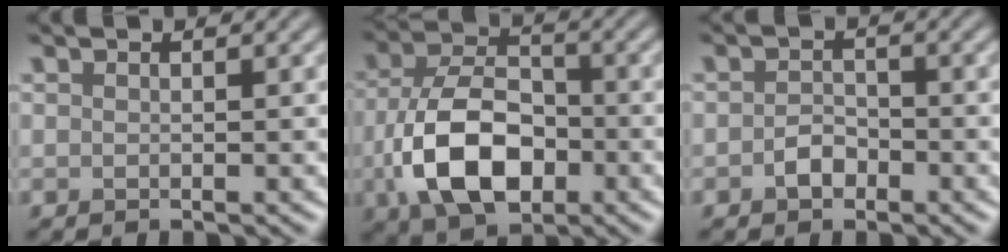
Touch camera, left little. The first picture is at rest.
{"total": 9.4, "force": [-2.8, 5.7, 6.9], "torque": [-0.146, -0.002, -0.056]}
{"total": 1.8, "force": [-0.9, 1.2, 1.0], "torque": [-0.016, 0.004, -0.019]}